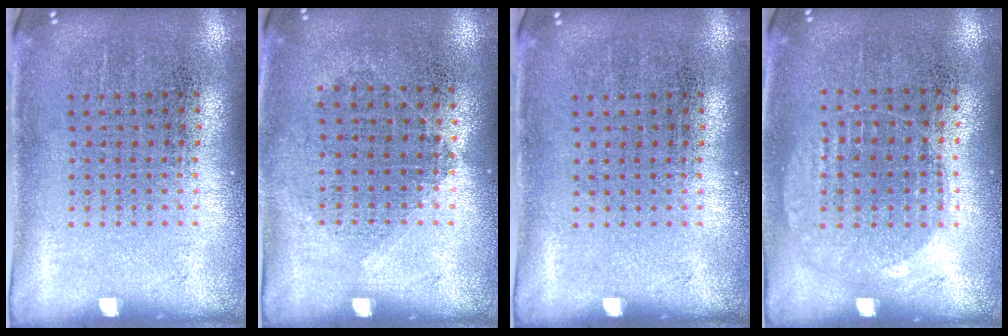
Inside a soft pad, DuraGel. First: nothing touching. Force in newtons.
{"total": 1.0, "press": 0.9, "slide": 0.5}
{"total": 0.0}
{"total": 0.9, "press": 0.8, "slide": 0.4}